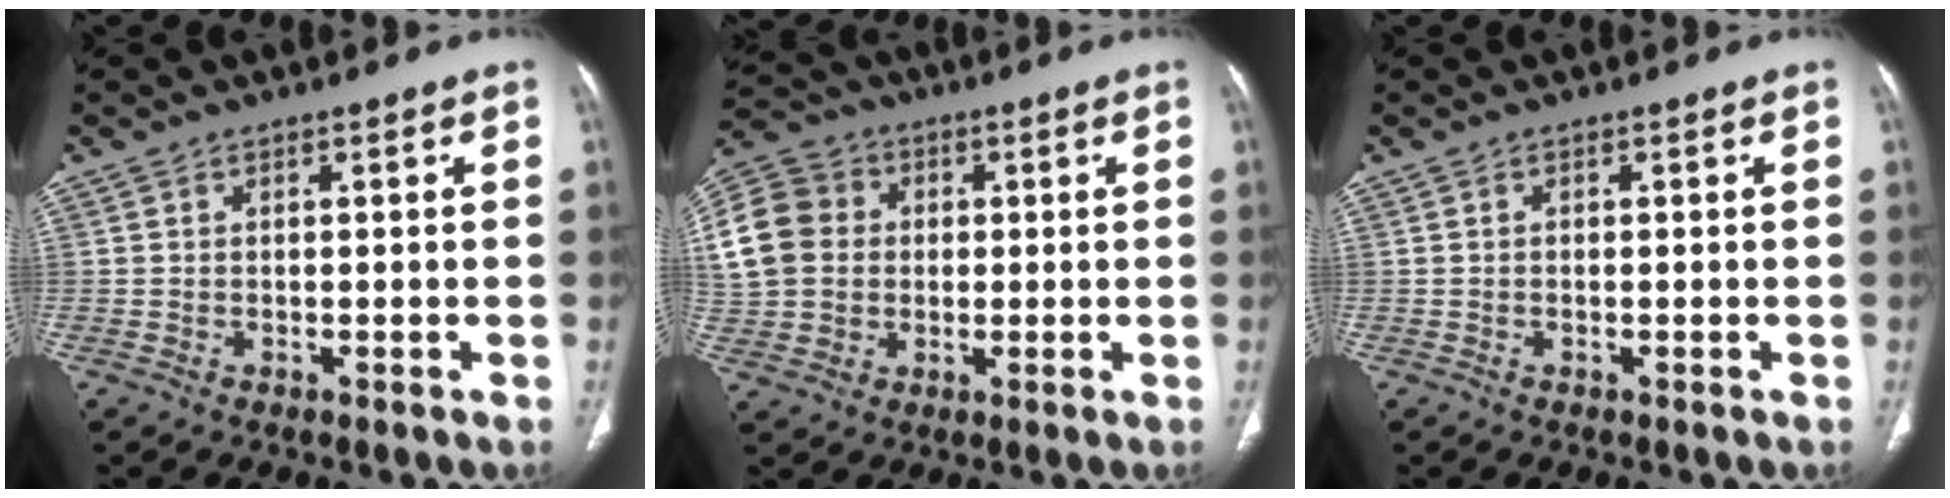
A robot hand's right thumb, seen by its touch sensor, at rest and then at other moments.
{"total": 17.4, "force": [2.0, 14.8, 8.9], "torque": [-0.206, 0.035, 0.041]}
{"total": 0.0}